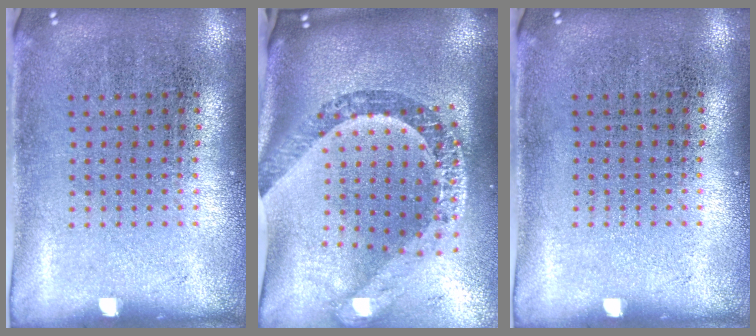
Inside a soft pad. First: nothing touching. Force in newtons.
{"total": 3.5, "press": 2.4, "slide": 2.5}
{"total": 0.0}